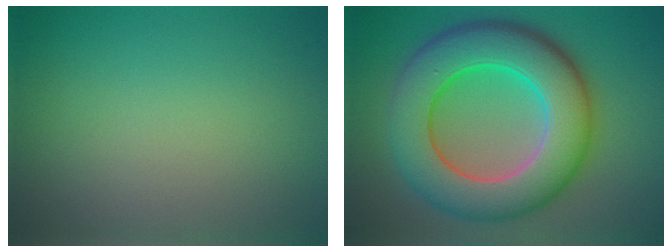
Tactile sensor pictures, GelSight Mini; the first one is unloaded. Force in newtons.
{"total": 11.8, "press": 11.8, "slide": 0.5}